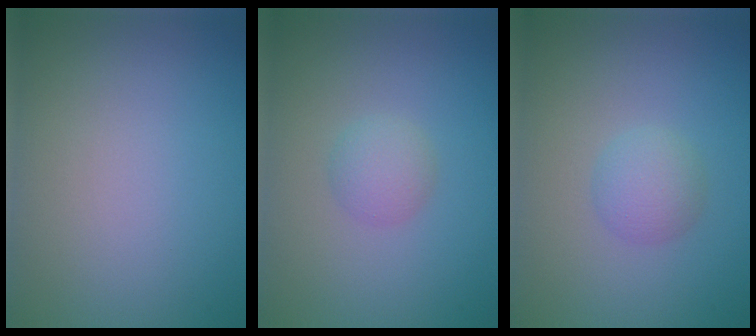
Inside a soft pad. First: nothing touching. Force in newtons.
{"total": 1.8, "press": 1.8, "slide": 0.1}
{"total": 2.1, "press": 2.1, "slide": 0.1}